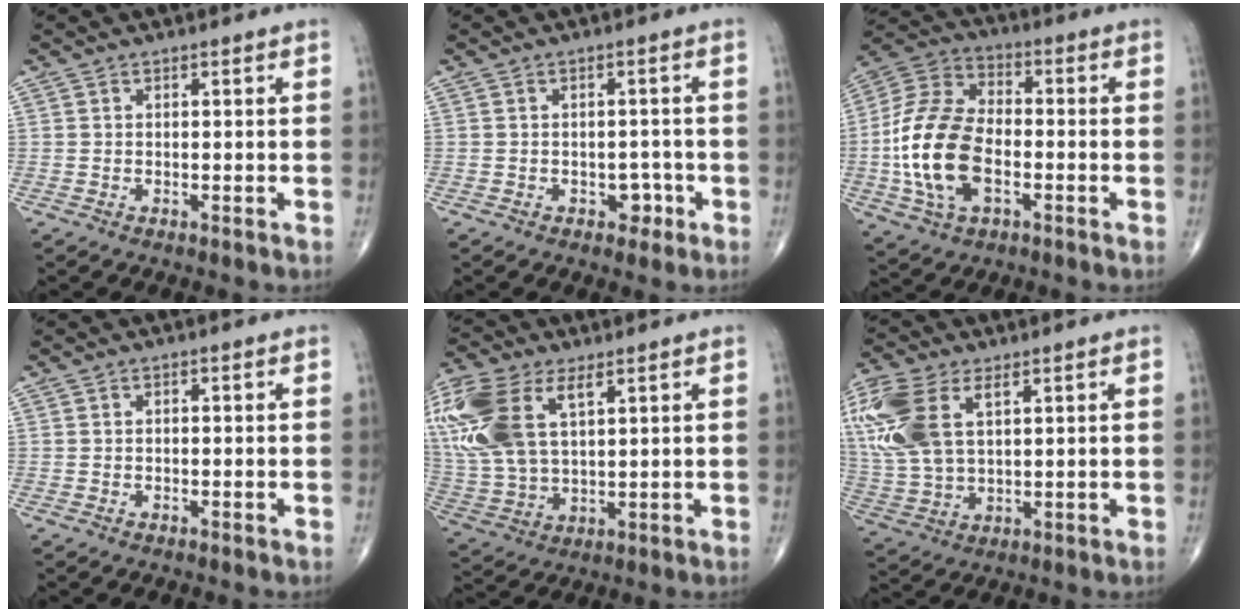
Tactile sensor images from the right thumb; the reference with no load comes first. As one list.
[{"total": 2.9, "force": [-1.2, 2.2, 1.5], "torque": [0.000, 0.009, -0.016]}, {"total": 17.6, "force": [-3.4, 10.4, 13.8], "torque": [-0.278, 0.021, -0.064]}, {"total": 0.0}, {"total": 20.1, "force": [8.0, 10.8, 15.0], "torque": [-0.362, -0.003, 0.156]}, {"total": 17.2, "force": [6.2, 9.5, 12.9], "torque": [-0.314, -0.006, 0.124]}]